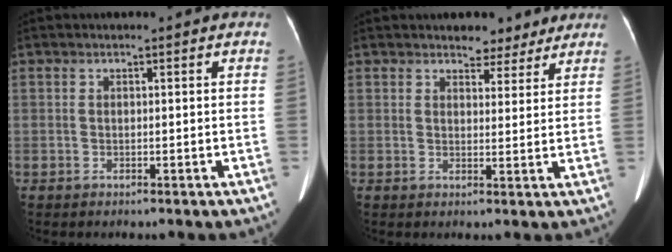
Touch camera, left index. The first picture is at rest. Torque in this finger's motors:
{"motor_torque": [0.96, -1.17, 0.14, 0.02]}